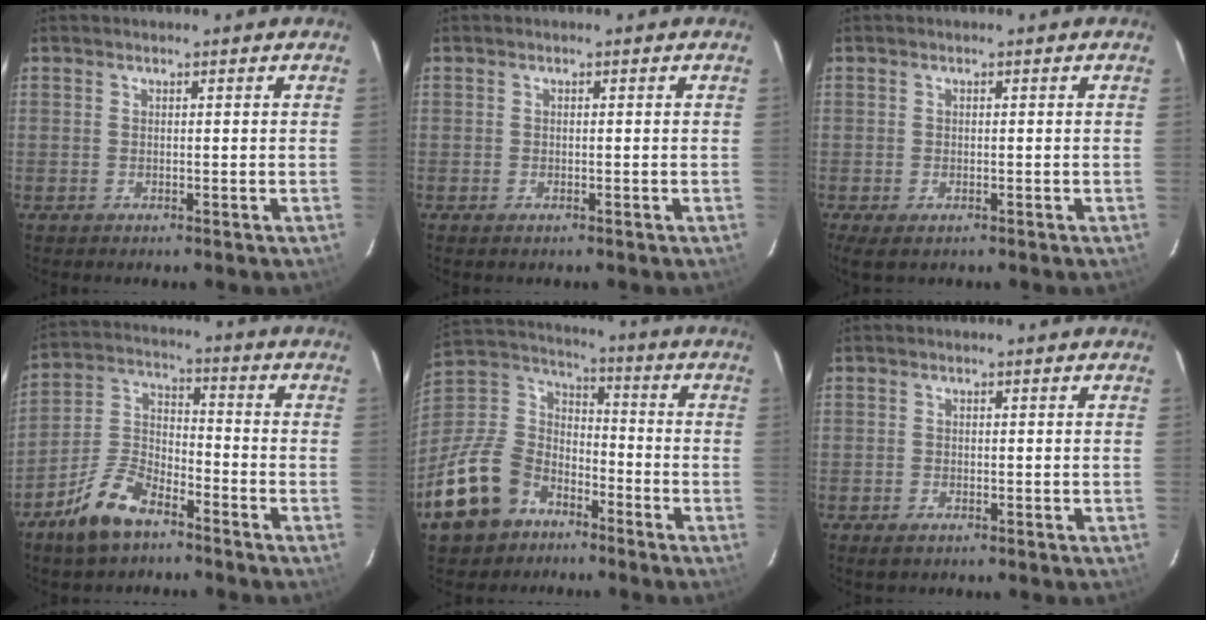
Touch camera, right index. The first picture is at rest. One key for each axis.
{"total": 0.8, "fx": -0.6, "fy": 0.4, "fz": 0.3, "tx": -0.005, "ty": -0.004, "tz": -0.011}
{"total": 3.5, "fx": -2.1, "fy": 1.6, "fz": 2.3, "tx": -0.048, "ty": -0.016, "tz": -0.033}
{"total": 10.8, "fx": -7.5, "fy": 4.6, "fz": 6.3, "tx": -0.141, "ty": 0.012, "tz": -0.143}
{"total": 17.1, "fx": -10.1, "fy": 12.0, "fz": 6.8, "tx": -0.181, "ty": 0.030, "tz": -0.162}
{"total": 1.6, "fx": -1.2, "fy": 0.9, "fz": 0.7, "tx": -0.012, "ty": -0.006, "tz": -0.021}